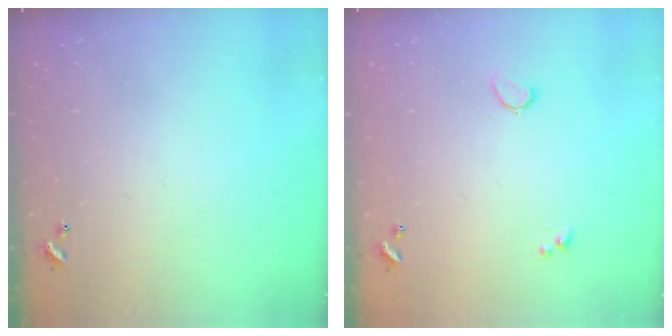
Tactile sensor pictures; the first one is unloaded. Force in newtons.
{"total": 0.8, "press": 0.7, "slide": 0.4}